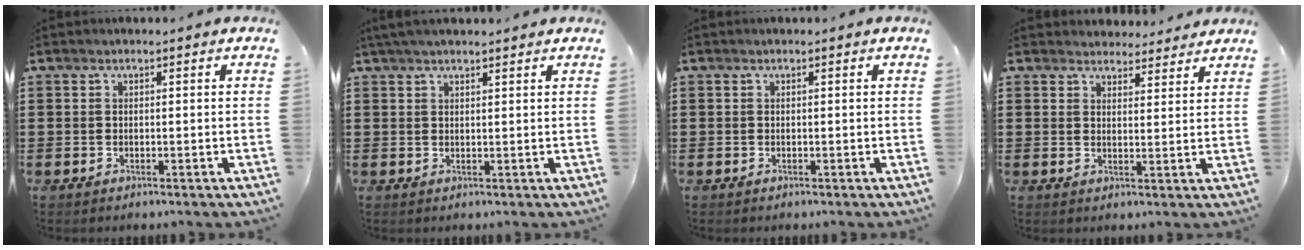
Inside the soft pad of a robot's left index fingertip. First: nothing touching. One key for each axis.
{"total": 2.0, "fx": 1.7, "fy": 0.2, "fz": 1.0, "tx": -0.022, "ty": 0.003, "tz": 0.032}
{"total": 0.0}
{"total": 3.4, "fx": 3.3, "fy": 0.8, "fz": 0.0, "tx": -0.002, "ty": -0.013, "tz": 0.061}